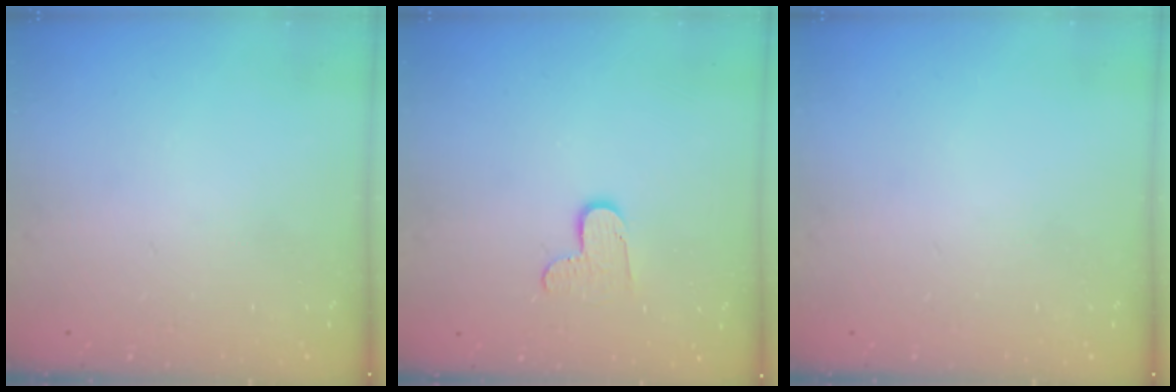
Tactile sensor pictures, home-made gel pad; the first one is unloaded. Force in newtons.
{"total": 7.7, "press": 7.6, "slide": 0.4}
{"total": 0.0}